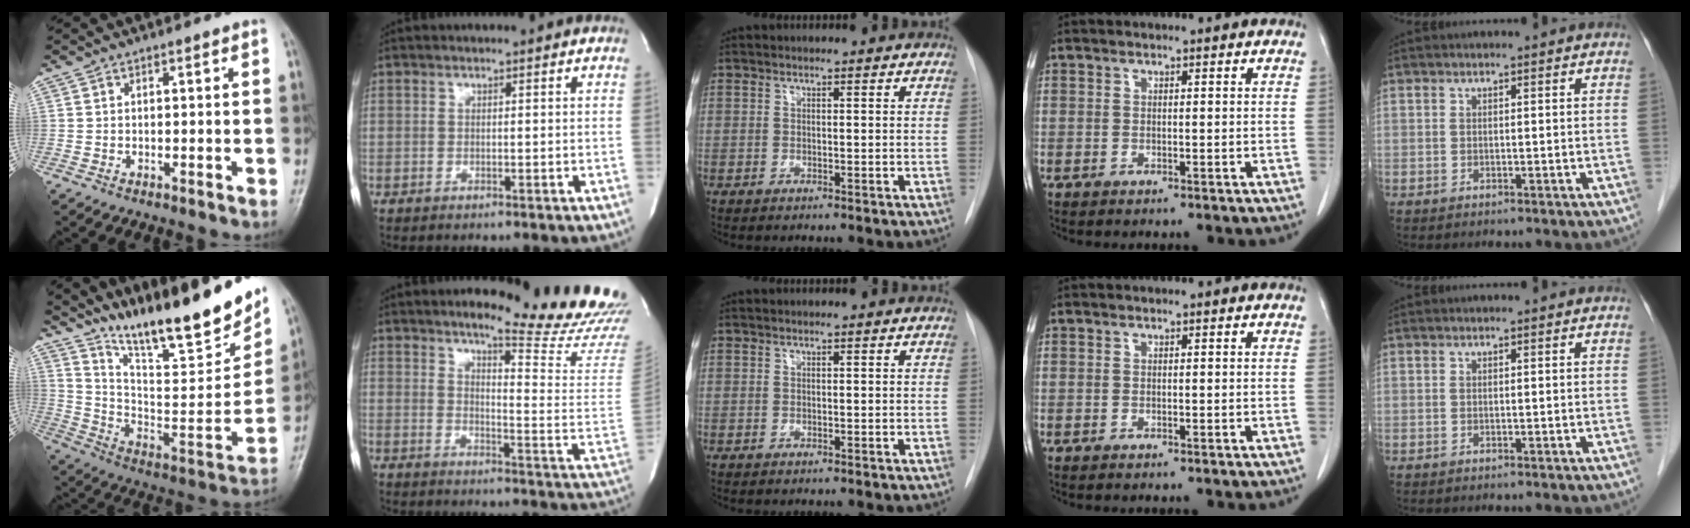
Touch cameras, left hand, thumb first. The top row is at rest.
{"thumb": {"total": 23.9, "force": [18.0, 4.3, 15.1], "torque": [-0.209, -0.091, 0.302]}, "index": {"total": 19.0, "force": [17.2, -0.3, 8.0], "torque": [-0.112, -0.121, 0.200]}}